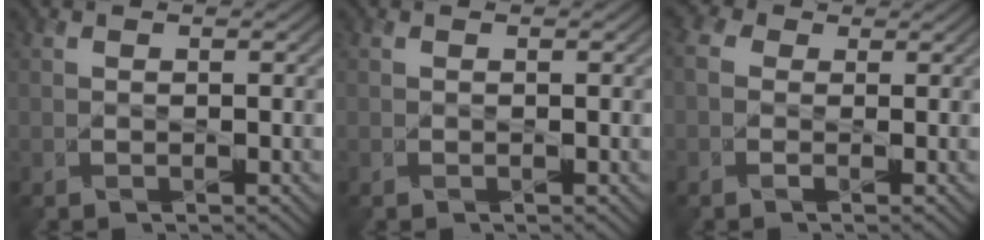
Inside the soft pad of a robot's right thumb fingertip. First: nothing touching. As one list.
[{"total": 0.0}, {"total": 3.1, "force": [-0.1, 2.4, 2.0], "torque": [-0.052, 0.003, -0.013]}]